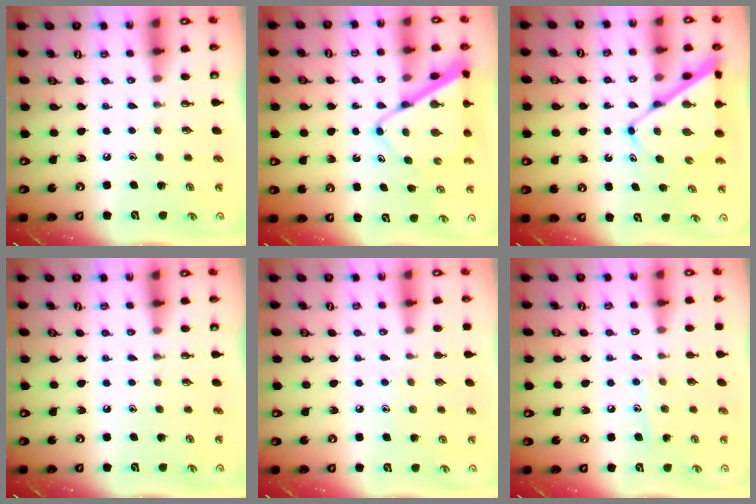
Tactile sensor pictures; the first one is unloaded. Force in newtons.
{"total": 10.2, "press": 10.2, "slide": 0.7}
{"total": 10.0, "press": 10.0, "slide": 0.7}
{"total": 0.0}
{"total": 4.4, "press": 4.3, "slide": 0.6}
{"total": 6.7, "press": 6.7, "slide": 0.5}